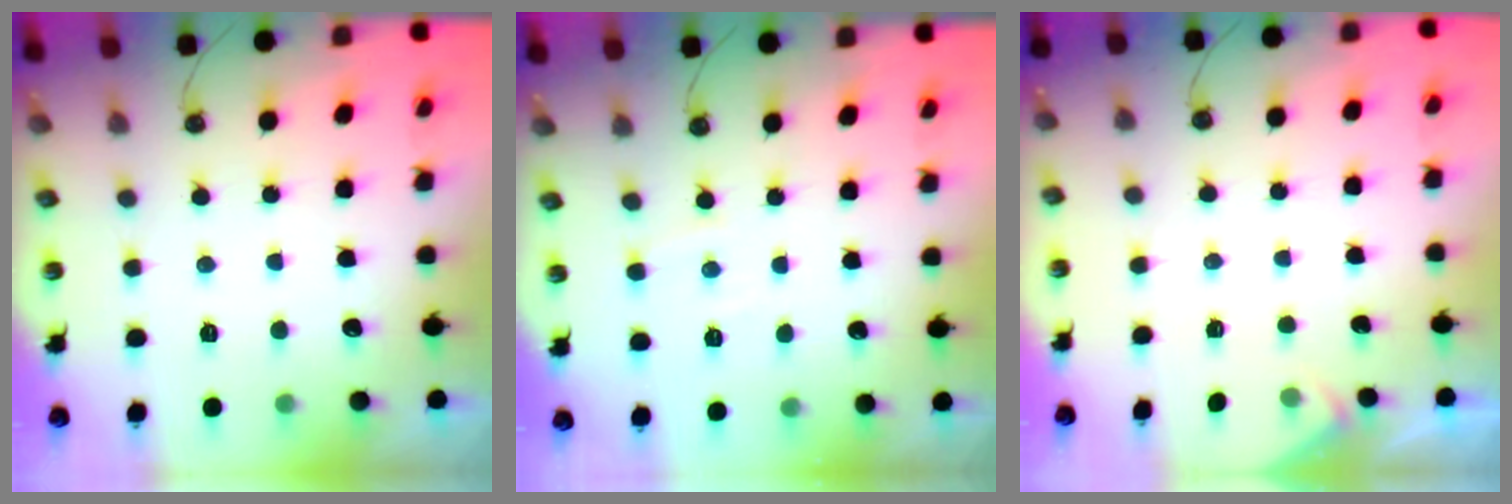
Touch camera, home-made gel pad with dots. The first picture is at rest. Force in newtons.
{"total": 4.0, "press": 3.9, "slide": 0.6}
{"total": 2.5, "press": 2.4, "slide": 0.4}